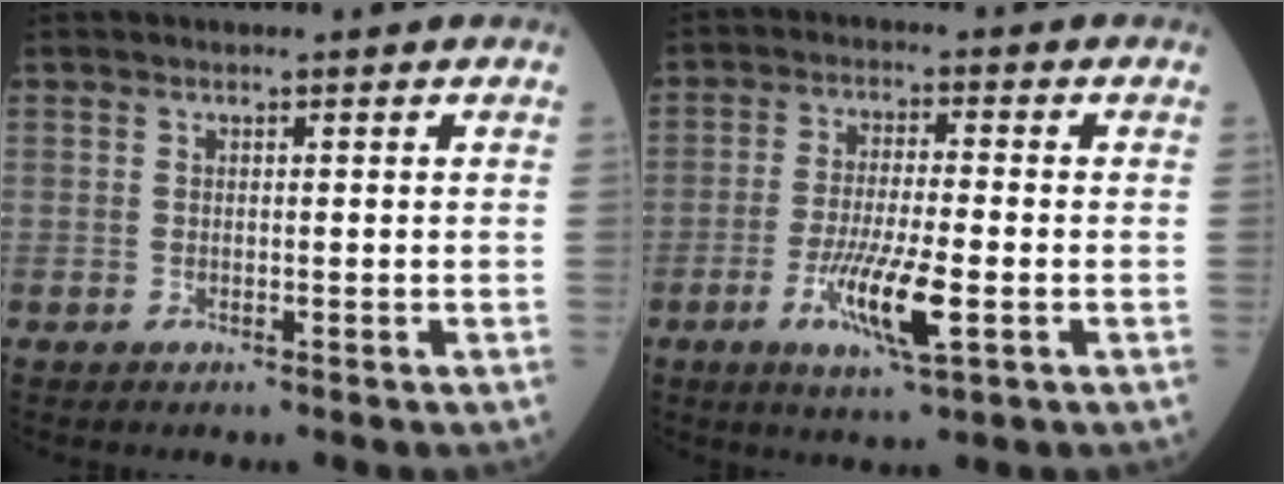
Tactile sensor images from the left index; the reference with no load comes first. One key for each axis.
{"total": 8.4, "fx": -3.2, "fy": 1.0, "fz": 7.7, "tx": -0.145, "ty": -0.014, "tz": -0.060}